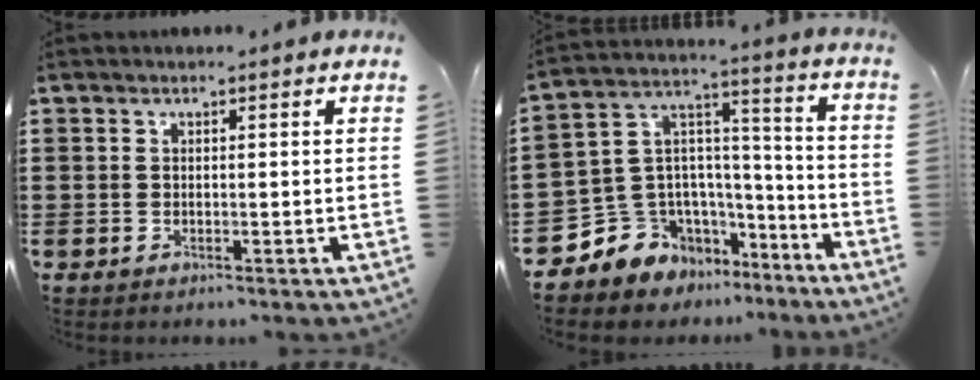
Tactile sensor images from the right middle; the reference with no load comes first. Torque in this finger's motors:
{"motor_torque": [2.14, 0.00, 0.13, 0.02]}